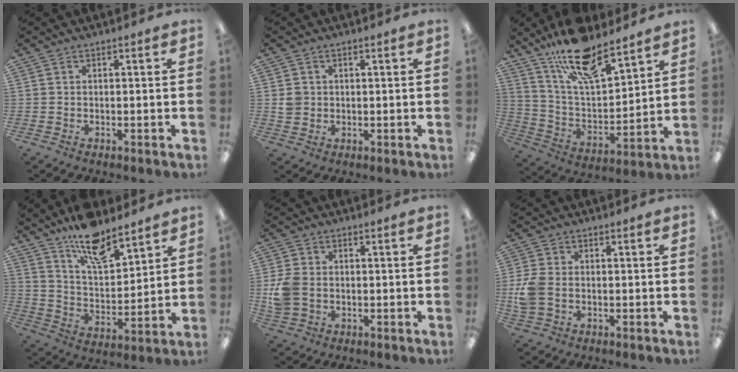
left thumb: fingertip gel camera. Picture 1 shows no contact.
{"total": 2.5, "force": [0.4, 2.4, 0.5], "torque": [-0.005, 0.001, 0.005]}
{"total": 18.7, "force": [14.3, 6.5, 10.2], "torque": [-0.185, -0.079, 0.248]}
{"total": 14.2, "force": [11.5, 4.9, 6.8], "torque": [-0.118, -0.070, 0.204]}
{"total": 7.0, "force": [-0.6, 5.6, 4.2], "torque": [-0.092, 0.005, -0.011]}
{"total": 6.2, "force": [-0.8, 4.4, 4.3], "torque": [-0.099, 0.004, -0.015]}